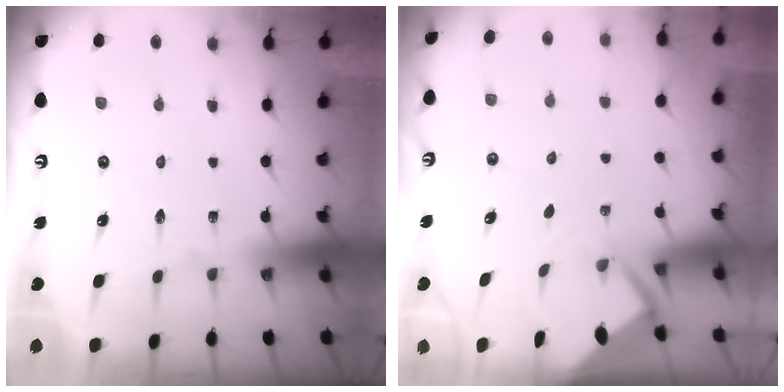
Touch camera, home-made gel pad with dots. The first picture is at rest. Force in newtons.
{"total": 2.6, "press": 2.6, "slide": 0.0}